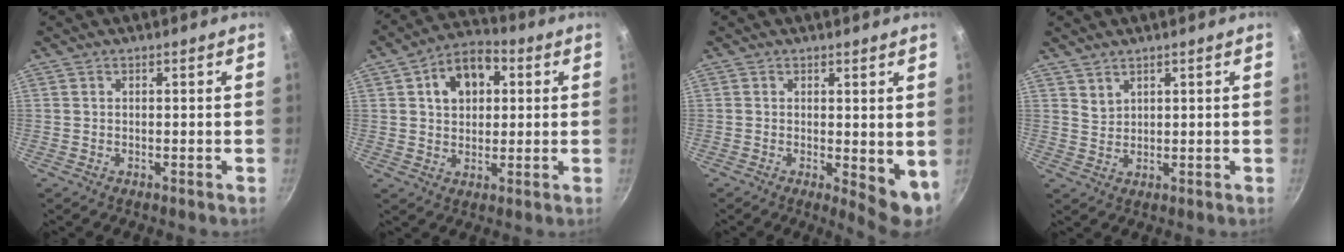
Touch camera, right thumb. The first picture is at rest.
{"total": 10.9, "force": [3.1, 7.6, 7.1], "torque": [-0.079, 0.012, 0.038]}
{"total": 6.1, "force": [0.3, 2.4, 5.6], "torque": [-0.065, -0.013, 0.009]}
{"total": 2.1, "force": [1.8, 1.0, 0.5], "torque": [-0.005, -0.006, 0.040]}